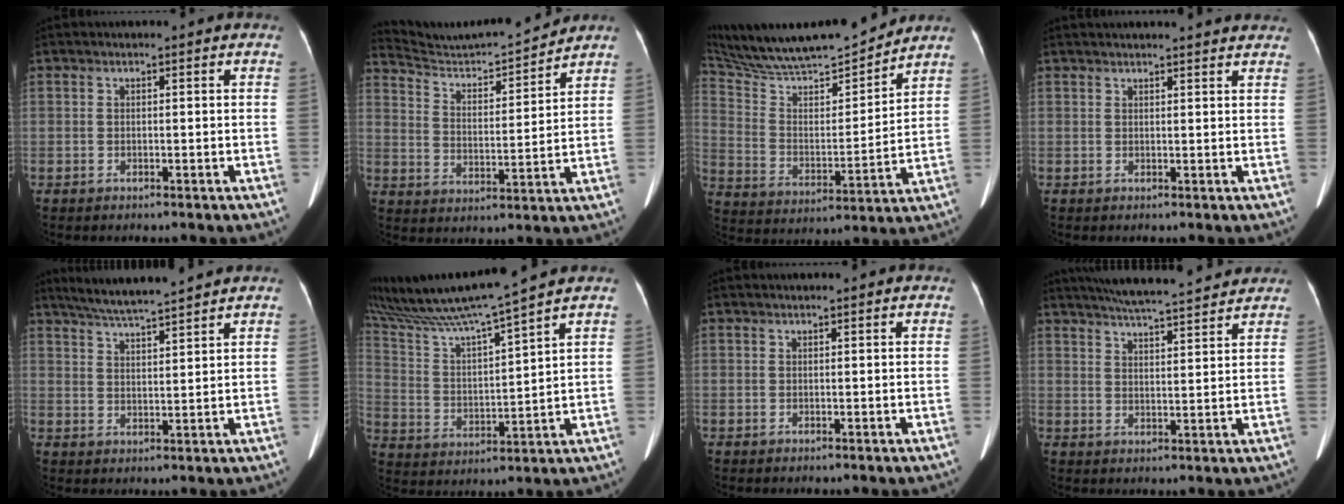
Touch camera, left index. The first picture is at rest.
{"total": 12.8, "force": [12.4, -0.4, 2.8], "torque": [-0.059, 0.003, 0.213]}
{"total": 20.8, "force": [19.2, 1.8, 7.8], "torque": [-0.149, -0.002, 0.318]}
{"total": 12.3, "force": [11.5, 1.1, 4.1], "torque": [-0.051, 0.033, 0.135]}
{"total": 8.9, "force": [8.0, -0.6, 3.8], "torque": [-0.070, 0.017, 0.134]}
{"total": 15.0, "force": [13.2, -2.0, 6.9], "torque": [-0.140, -0.005, 0.239]}
{"total": 1.4, "force": [1.3, 0.0, 0.6], "torque": [-0.009, 0.021, 0.023]}
{"total": 14.7, "force": [13.4, 1.4, 6.0], "torque": [-0.104, 0.026, 0.194]}